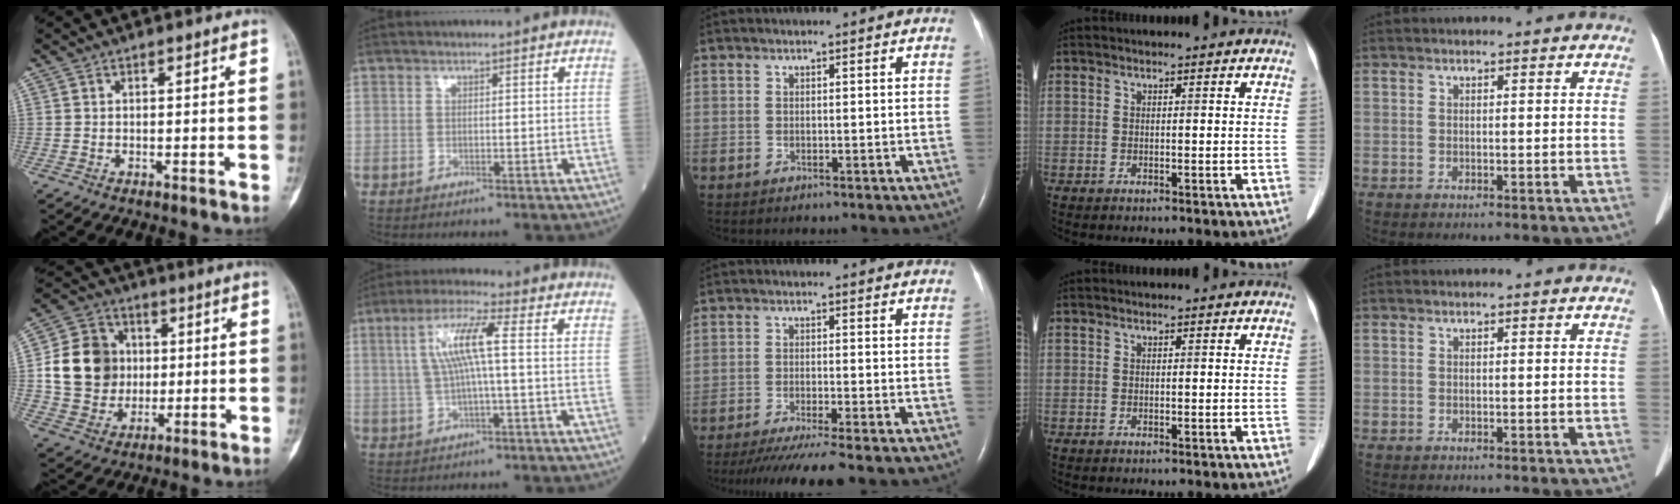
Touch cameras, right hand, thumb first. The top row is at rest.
{"thumb": {"total": 14.8, "force": [1.2, 12.9, 7.2], "torque": [-0.101, 0.012, 0.025]}, "index": {"total": 7.7, "force": [1.1, 0.4, 7.6], "torque": [-0.153, 0.017, 0.020]}, "middle": {"total": 9.5, "force": [-8.0, -1.1, 4.9], "torque": [-0.057, -0.031, -0.125]}}